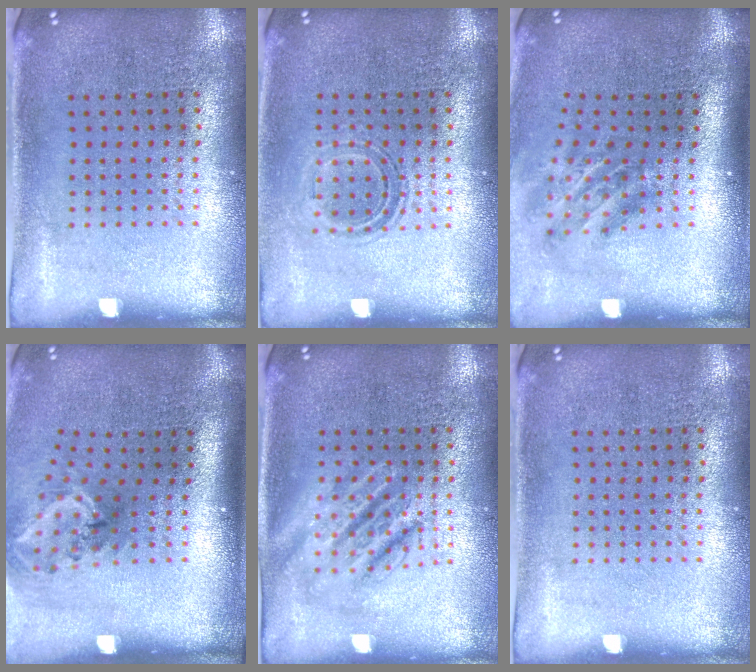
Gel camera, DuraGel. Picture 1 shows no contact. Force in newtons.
{"total": 1.1, "press": 1.0, "slide": 0.5}
{"total": 1.9, "press": 1.2, "slide": 1.5}
{"total": 2.1, "press": 1.3, "slide": 1.6}
{"total": 2.2, "press": 2.2, "slide": 0.3}
{"total": 0.0}